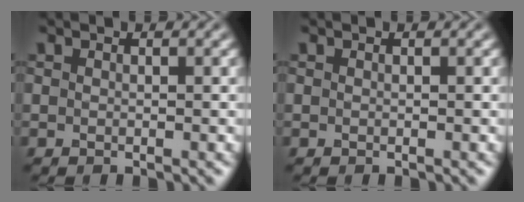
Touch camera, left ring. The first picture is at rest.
{"total": 0.0}